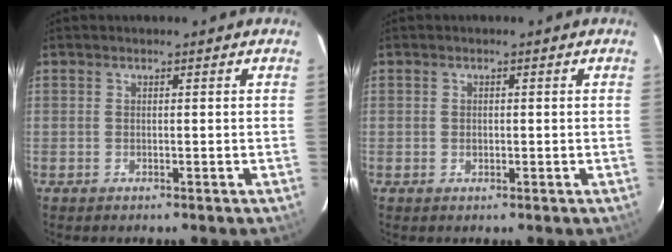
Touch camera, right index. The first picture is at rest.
{"total": 0.9, "force": [-0.1, 0.8, 0.4], "torque": [-0.004, 0.001, 0.000]}